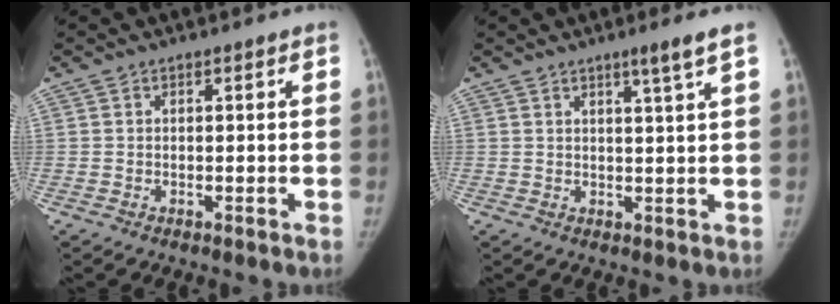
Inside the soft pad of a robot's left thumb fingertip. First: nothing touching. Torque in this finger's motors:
{"motor_torque": [0.37, -0.09, 0.25, 0.32, 0.10]}